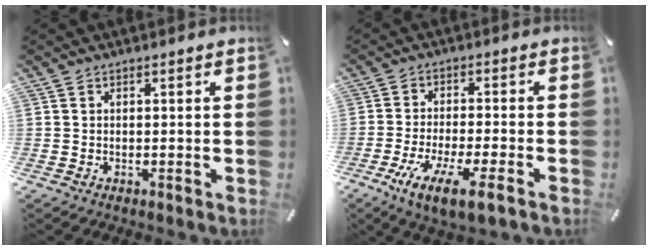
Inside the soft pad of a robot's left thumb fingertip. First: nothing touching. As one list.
[{"total": 9.8, "force": [-5.1, 1.7, 8.2], "torque": [-0.163, 0.002, -0.091]}]